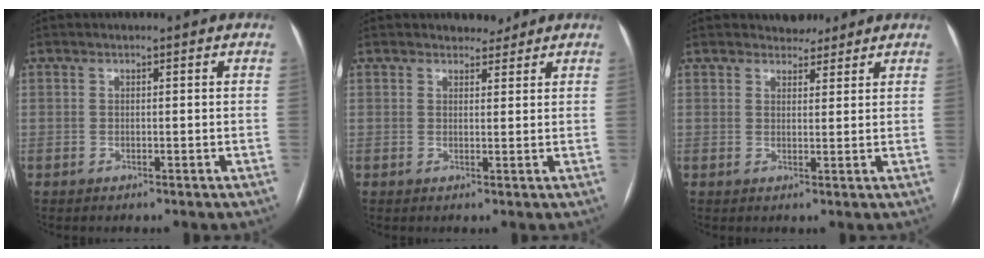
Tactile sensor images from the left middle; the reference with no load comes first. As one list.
[{"total": 2.2, "force": [1.9, 1.0, 0.2], "torque": [0.000, -0.001, 0.026]}, {"total": 2.9, "force": [2.6, 1.3, 0.2], "torque": [-0.001, 0.001, 0.037]}]